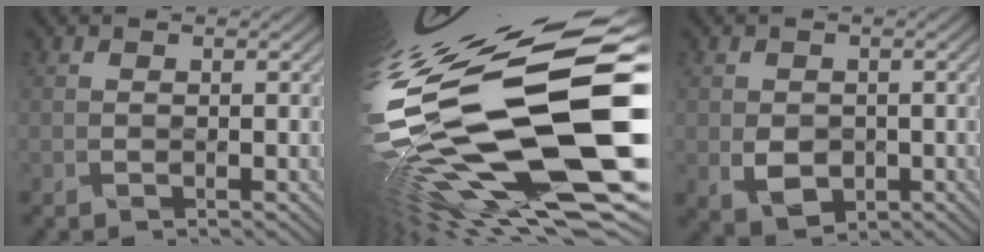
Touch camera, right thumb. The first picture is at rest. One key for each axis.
{"total": 20.4, "fx": -0.2, "fy": 7.9, "fz": 18.8, "tx": -0.406, "ty": -0.079, "tz": 0.030}
{"total": 4.3, "fx": -0.8, "fy": 3.3, "fz": 2.6, "tx": -0.067, "ty": -0.005, "tz": -0.013}